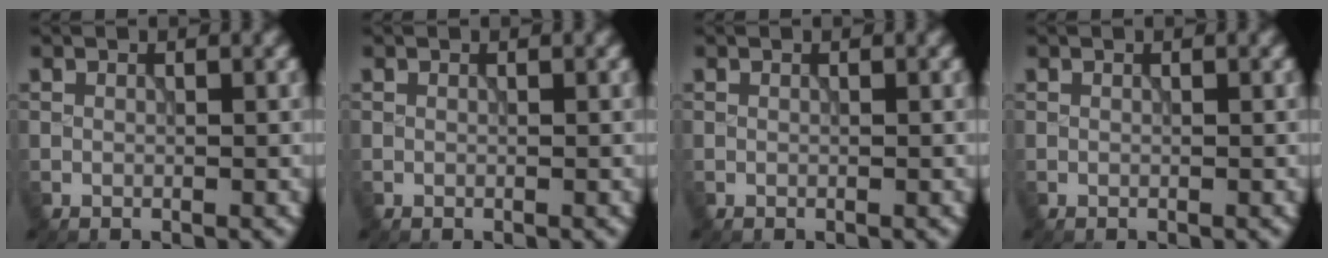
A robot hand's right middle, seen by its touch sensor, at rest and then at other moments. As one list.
[{"total": 0.0}, {"total": 0.0}, {"total": 0.0}]